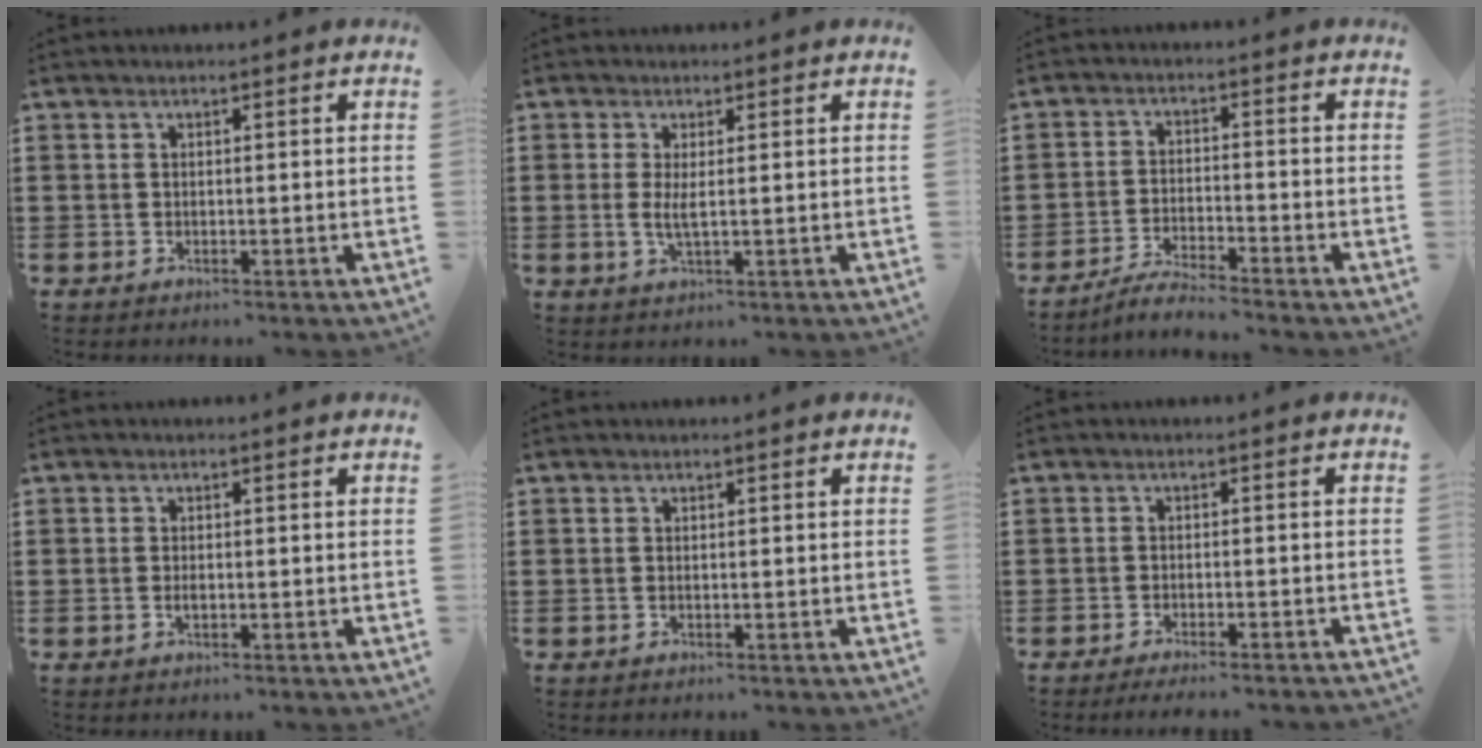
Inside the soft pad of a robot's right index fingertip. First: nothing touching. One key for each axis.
{"total": 2.5, "fx": 0.3, "fy": 0.4, "fz": 2.5, "tx": -0.048, "ty": -0.004, "tz": 0.005}
{"total": 3.6, "fx": -3.5, "fy": 0.0, "fz": 0.9, "tx": -0.018, "ty": 0.004, "tz": -0.070}
{"total": 1.0, "fx": -0.3, "fy": 0.4, "fz": 0.8, "tx": -0.017, "ty": -0.004, "tz": -0.004}
{"total": 0.0}
{"total": 1.7, "fx": -1.6, "fy": -0.2, "fz": 0.6, "tx": -0.011, "ty": 0.000, "tz": -0.030}